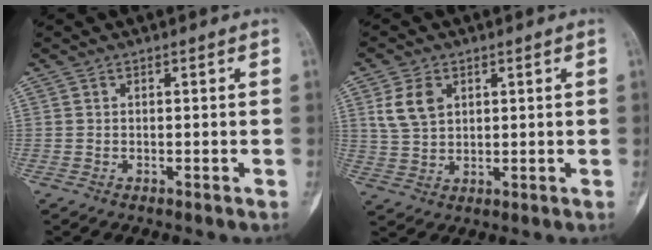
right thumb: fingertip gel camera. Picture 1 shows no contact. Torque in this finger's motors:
{"motor_torque": [0.79, 0.91, 0.15, -0.18, 0.21]}